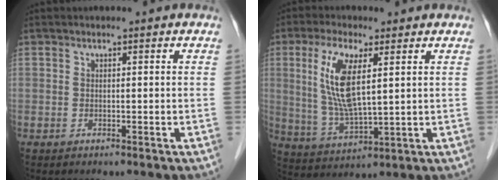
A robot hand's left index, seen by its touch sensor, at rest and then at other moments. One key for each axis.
{"total": 9.7, "fx": 2.8, "fy": 2.2, "fz": 9.0, "tx": -0.199, "ty": -0.004, "tz": 0.058}